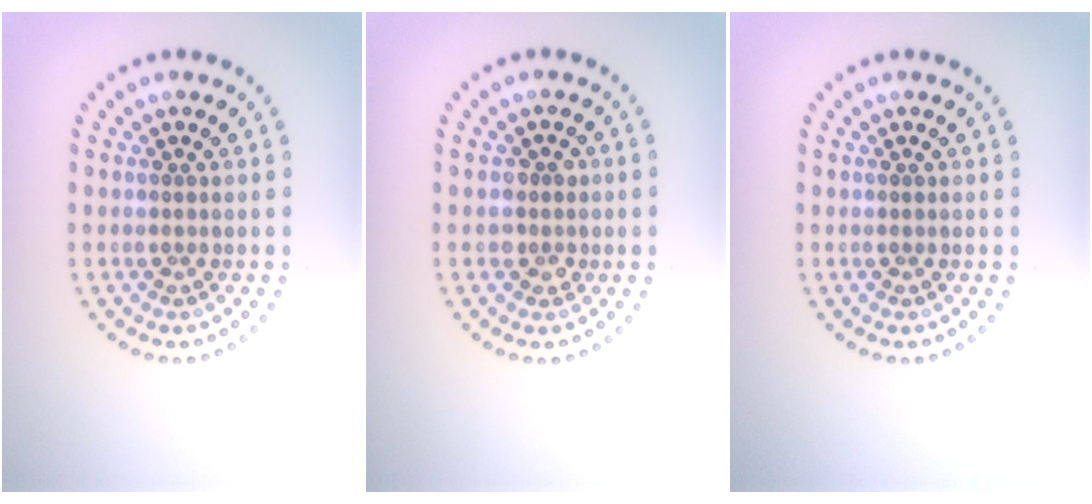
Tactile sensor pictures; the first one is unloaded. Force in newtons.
{"total": 1.6, "press": 1.5, "slide": 0.7}
{"total": 0.0}